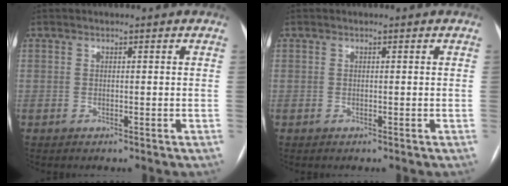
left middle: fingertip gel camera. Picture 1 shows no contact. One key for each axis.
{"total": 0.0}